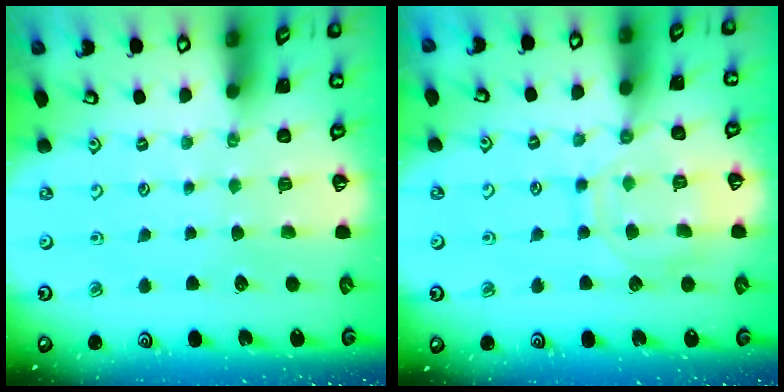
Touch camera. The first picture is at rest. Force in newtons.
{"total": 10.4, "press": 10.3, "slide": 0.9}